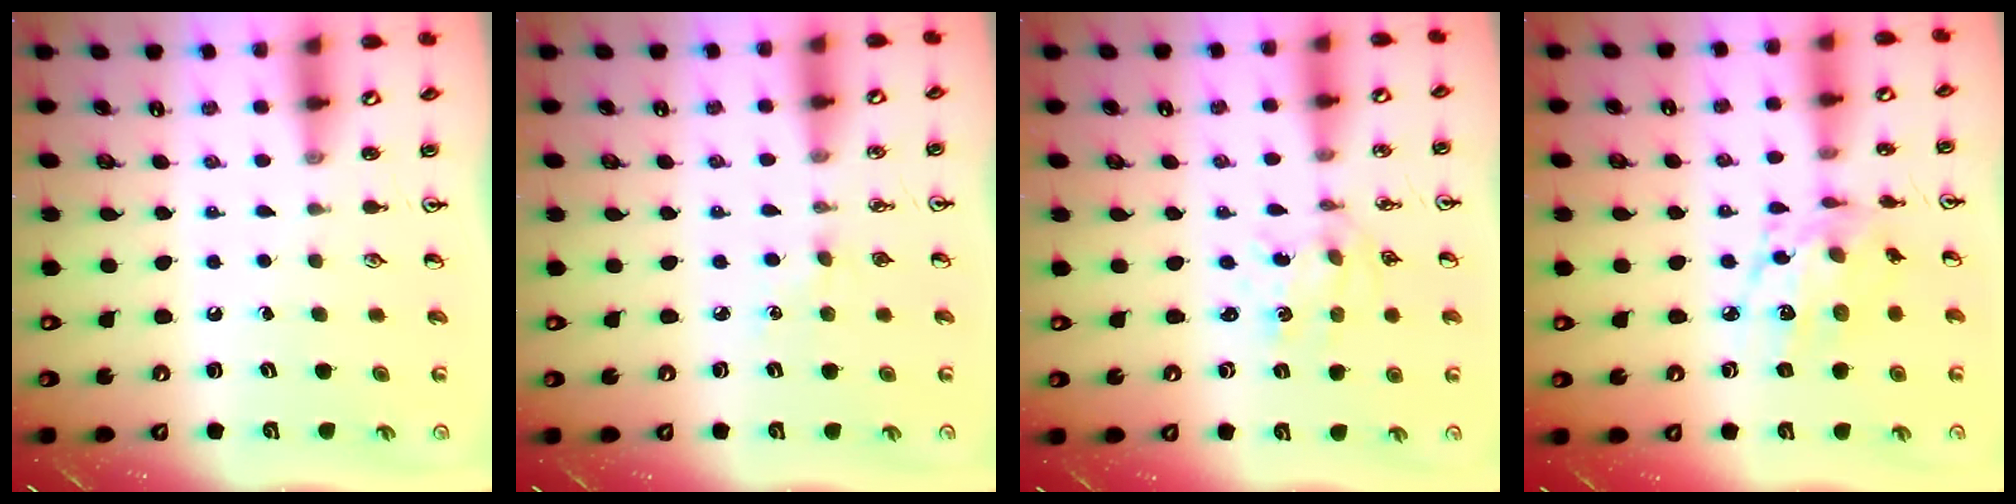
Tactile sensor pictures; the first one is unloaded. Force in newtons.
{"total": 2.7, "press": 2.7, "slide": 0.4}
{"total": 1.1, "press": 1.0, "slide": 0.4}
{"total": 11.6, "press": 11.5, "slide": 0.8}